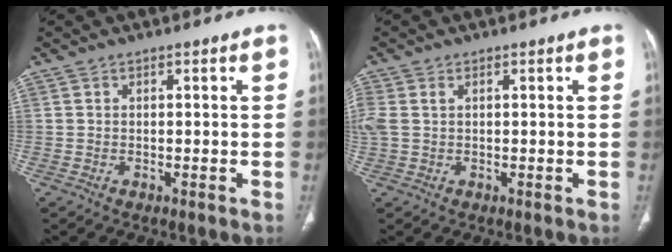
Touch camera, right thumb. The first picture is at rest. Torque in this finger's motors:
{"motor_torque": [0.06, -0.06, 0.36, 0.64, 0.18]}